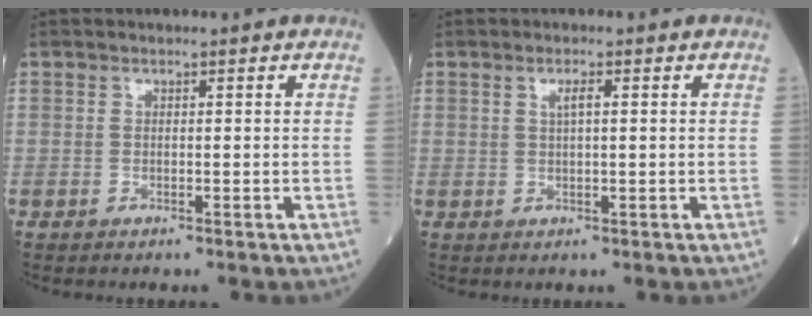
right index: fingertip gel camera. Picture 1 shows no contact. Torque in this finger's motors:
{"motor_torque": [-0.10, 0.08, 0.01, 0.02]}